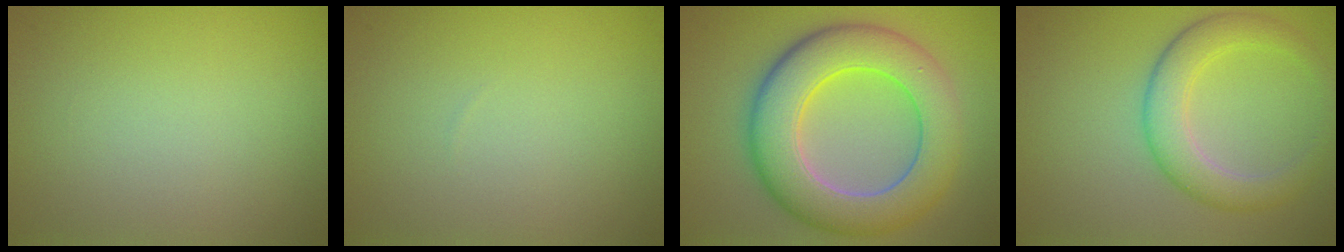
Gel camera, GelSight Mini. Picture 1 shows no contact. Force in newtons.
{"total": 0.0}
{"total": 9.1, "press": 9.1, "slide": 0.5}
{"total": 4.3, "press": 4.3, "slide": 0.1}